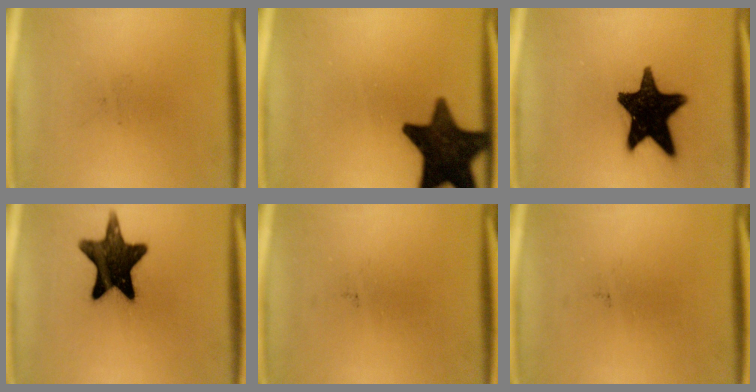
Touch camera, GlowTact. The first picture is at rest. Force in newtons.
{"total": 15.7}
{"total": 18.8}
{"total": 15.3}
{"total": 0.0}
{"total": 0.0}